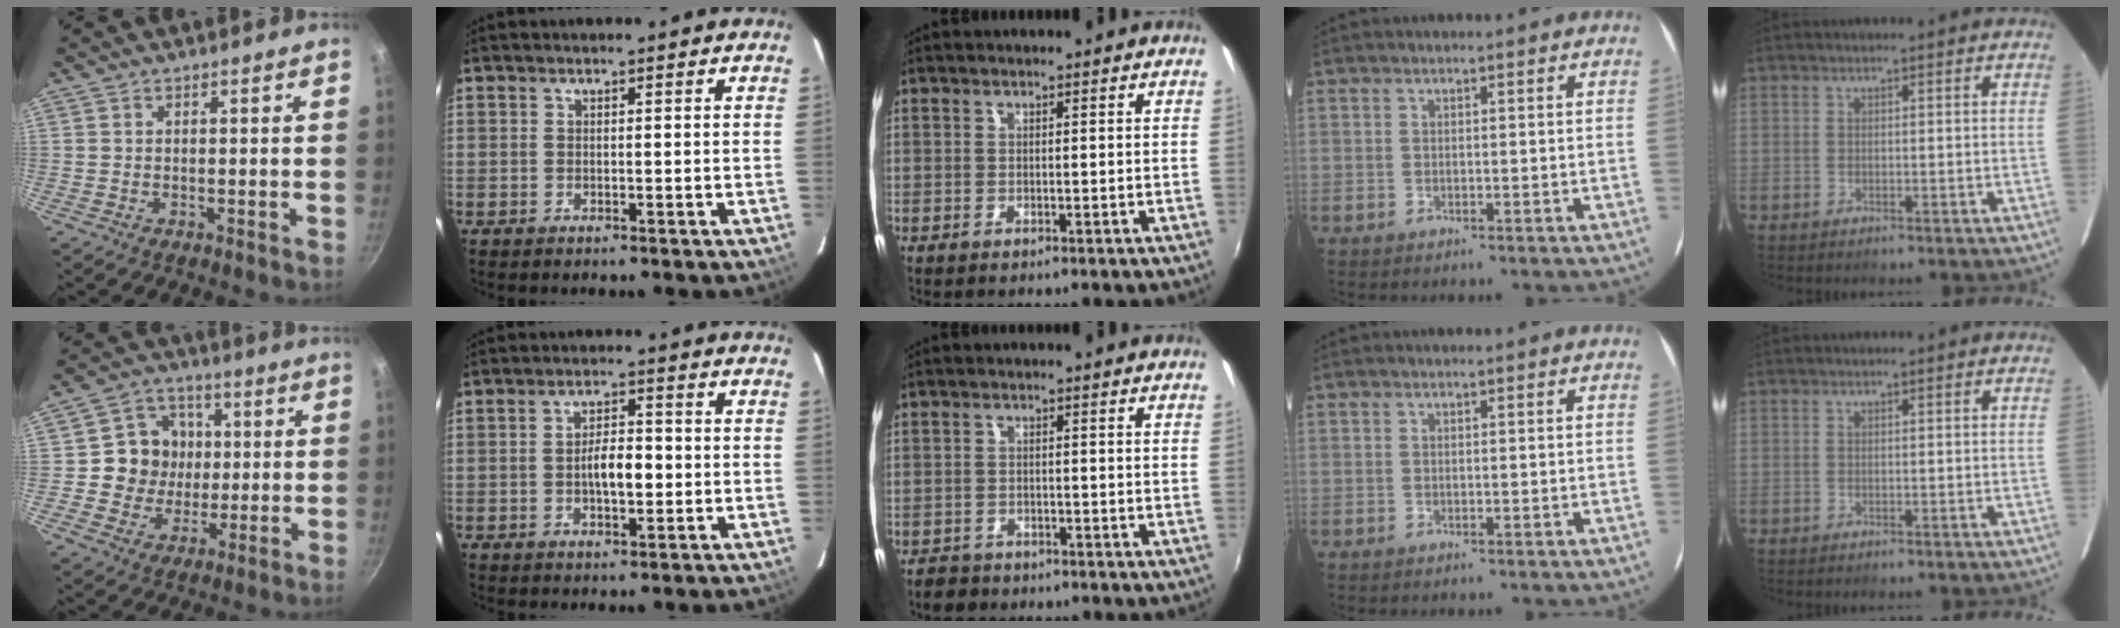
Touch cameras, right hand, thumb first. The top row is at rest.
{"thumb": {"total": 10.6, "force": [0.6, 9.9, 3.7], "torque": [-0.018, 0.010, 0.001]}, "index": {"total": 5.5, "force": [-0.8, 2.3, 5.0], "torque": [-0.088, 0.005, -0.010]}, "middle": {"total": 3.2, "force": [-2.5, 1.9, 0.7], "torque": [-0.026, -0.002, -0.044]}}